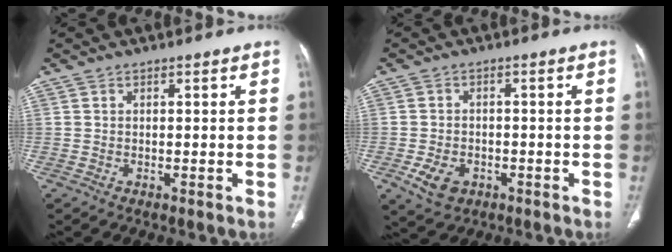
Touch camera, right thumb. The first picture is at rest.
{"total": 5.6, "force": [-2.3, 4.1, 3.2], "torque": [-0.053, 0.008, -0.032]}